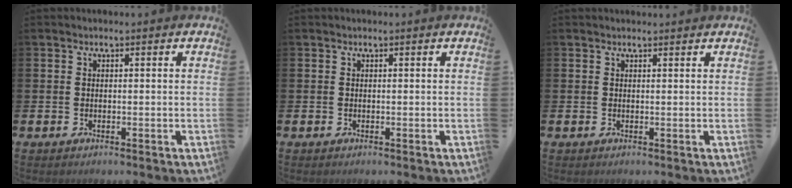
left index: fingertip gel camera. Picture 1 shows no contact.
{"total": 0.0}
{"total": 0.6, "force": [0.6, 0.1, 0.1], "torque": [0.007, -0.003, 0.009]}